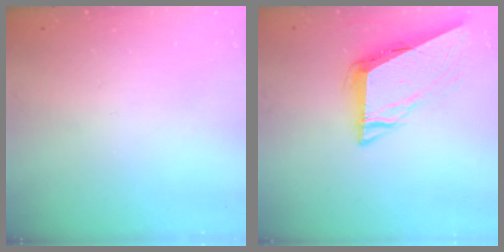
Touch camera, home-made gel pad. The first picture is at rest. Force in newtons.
{"total": 8.2, "press": 8.2, "slide": 0.6}